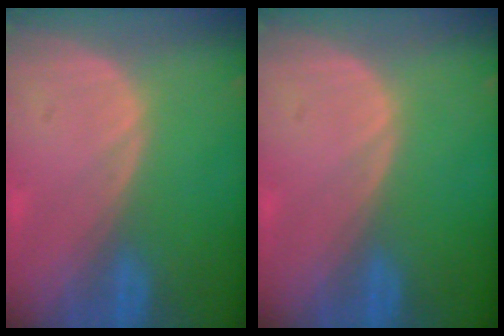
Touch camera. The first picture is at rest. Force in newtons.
{"total": 0.0}